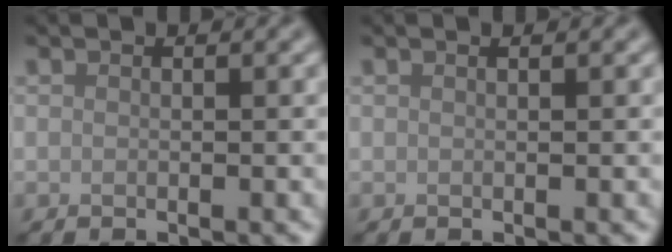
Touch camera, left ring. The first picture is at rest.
{"total": 0.6, "force": [0.4, 0.2, 0.4], "torque": [-0.002, 0.001, 0.002]}